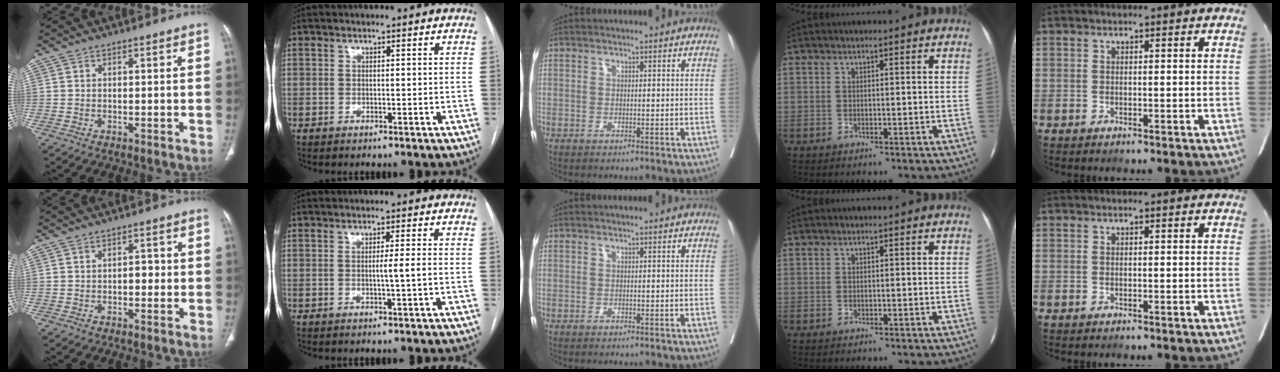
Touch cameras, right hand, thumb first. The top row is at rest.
{"thumb": {"total": 2.1, "force": [-0.3, 1.4, 1.6], "torque": [-0.009, 0.005, -0.010]}, "index": {"total": 2.0, "force": [-0.3, -0.8, 1.8], "torque": [-0.029, -0.001, -0.007]}}